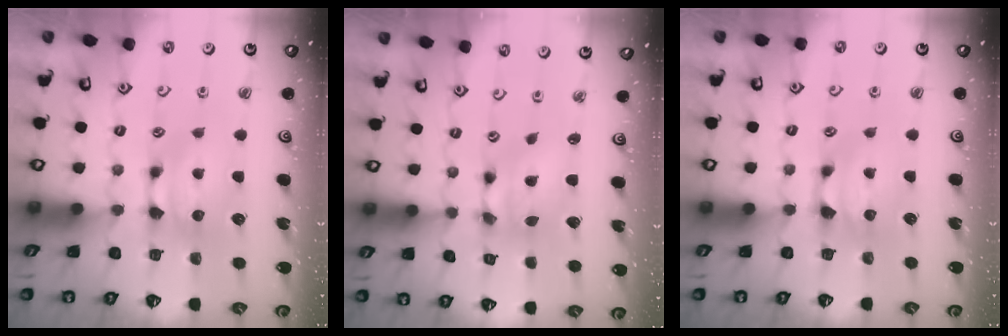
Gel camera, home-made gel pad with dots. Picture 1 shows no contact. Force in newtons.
{"total": 4.7, "press": 4.4, "slide": 1.7}
{"total": 0.9, "press": 0.2, "slide": 0.9}